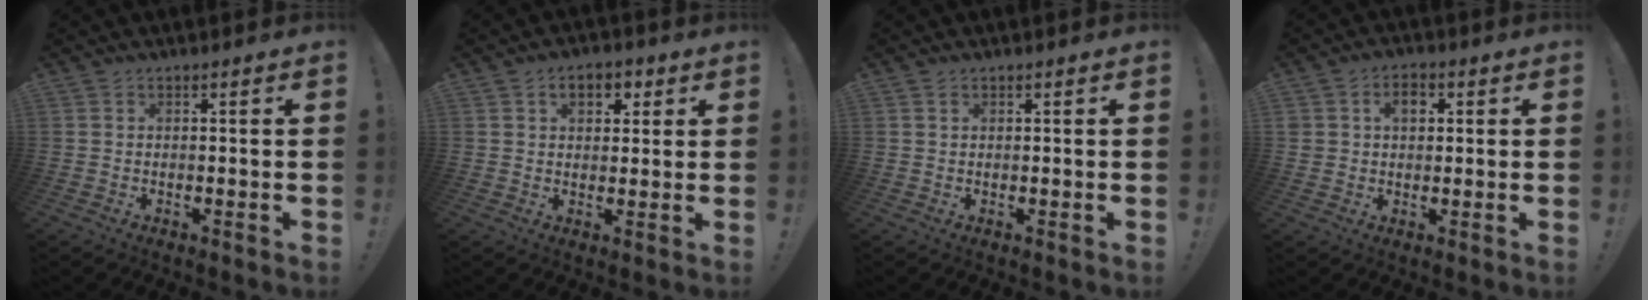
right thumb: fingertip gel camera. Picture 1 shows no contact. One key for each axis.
{"total": 6.1, "fx": 2.3, "fy": 4.0, "fz": 4.0, "tx": -0.054, "ty": 0.004, "tz": 0.038}
{"total": 0.6, "fx": 0.4, "fy": 0.4, "fz": 0.3, "tx": -0.007, "ty": 0.000, "tz": 0.008}
{"total": 5.3, "fx": 1.6, "fy": 4.2, "fz": 2.8, "tx": -0.049, "ty": 0.005, "tz": 0.028}